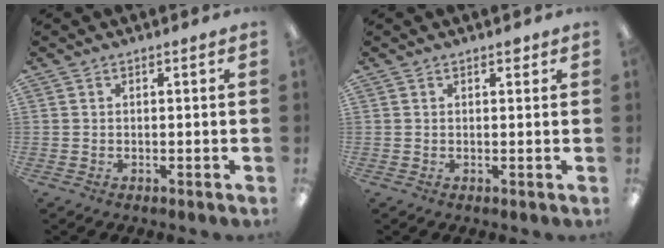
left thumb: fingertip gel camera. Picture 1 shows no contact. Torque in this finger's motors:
{"motor_torque": [0.09, 0.01, 0.11, -0.21, 0.00]}